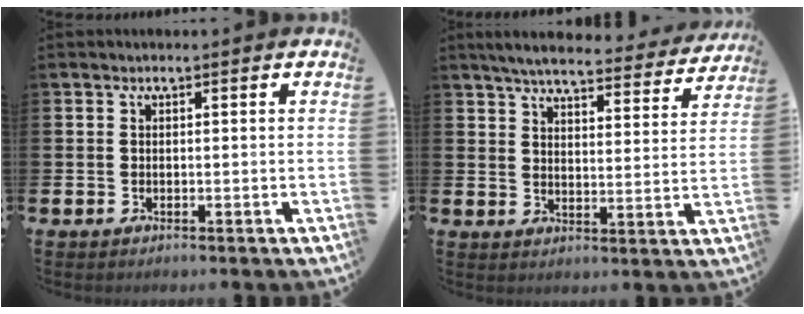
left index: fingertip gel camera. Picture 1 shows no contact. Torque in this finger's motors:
{"motor_torque": [0.99, -1.15, 0.11, 0.08]}